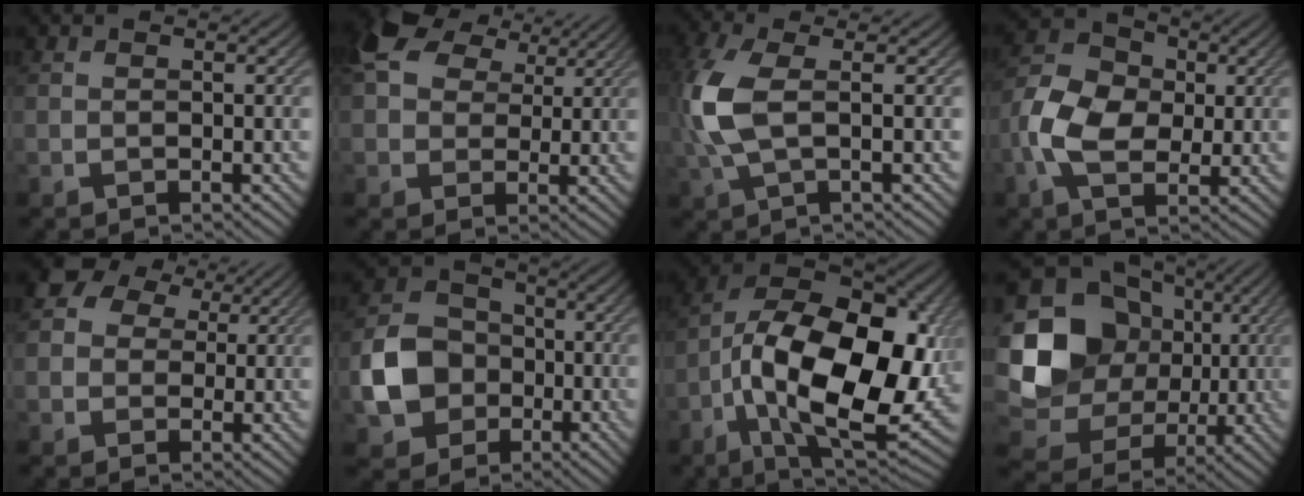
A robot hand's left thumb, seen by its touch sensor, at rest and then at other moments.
{"total": 10.1, "force": [4.7, 6.9, 5.6], "torque": [-0.136, 0.022, 0.080]}
{"total": 7.1, "force": [0.6, 2.6, 6.5], "torque": [-0.168, 0.007, 0.007]}
{"total": 9.0, "force": [-0.9, 6.2, 6.5], "torque": [-0.145, 0.011, -0.029]}
{"total": 7.4, "force": [3.7, 5.6, 3.3], "torque": [-0.095, 0.025, 0.039]}
{"total": 8.6, "force": [-2.0, 7.2, 4.3], "torque": [-0.098, -0.002, -0.050]}
{"total": 20.2, "force": [-2.9, 11.0, 16.6], "torque": [-0.279, -0.015, -0.046]}
{"total": 18.2, "force": [2.2, 15.8, 8.9], "torque": [-0.226, 0.000, 0.045]}